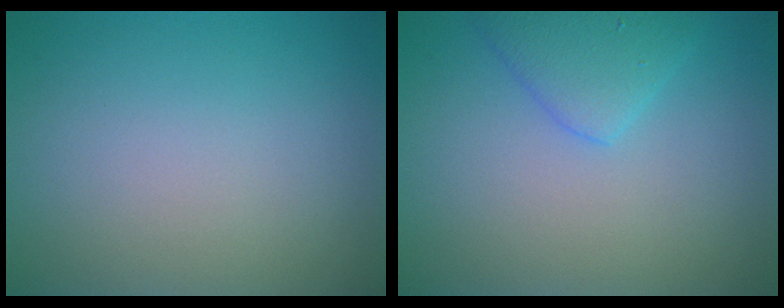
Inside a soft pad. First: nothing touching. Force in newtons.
{"total": 2.8, "press": 2.8, "slide": 0.2}